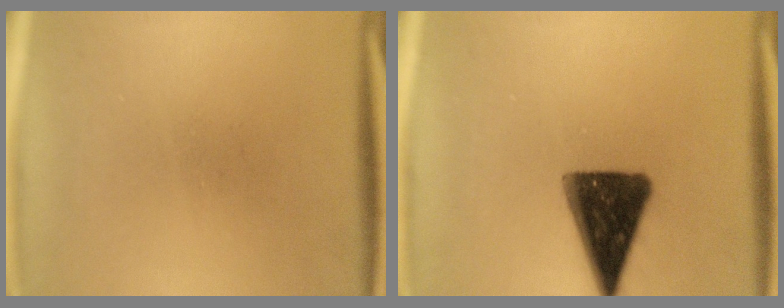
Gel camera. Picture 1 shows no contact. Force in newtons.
{"total": 13.8}